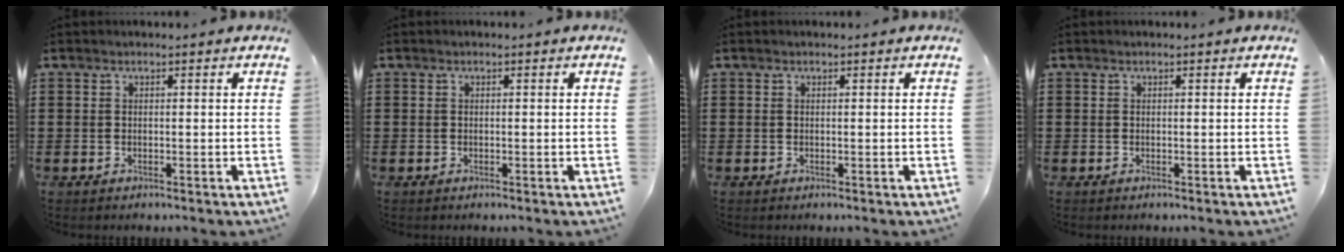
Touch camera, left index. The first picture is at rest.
{"total": 0.0}
{"total": 0.0}
{"total": 0.0}